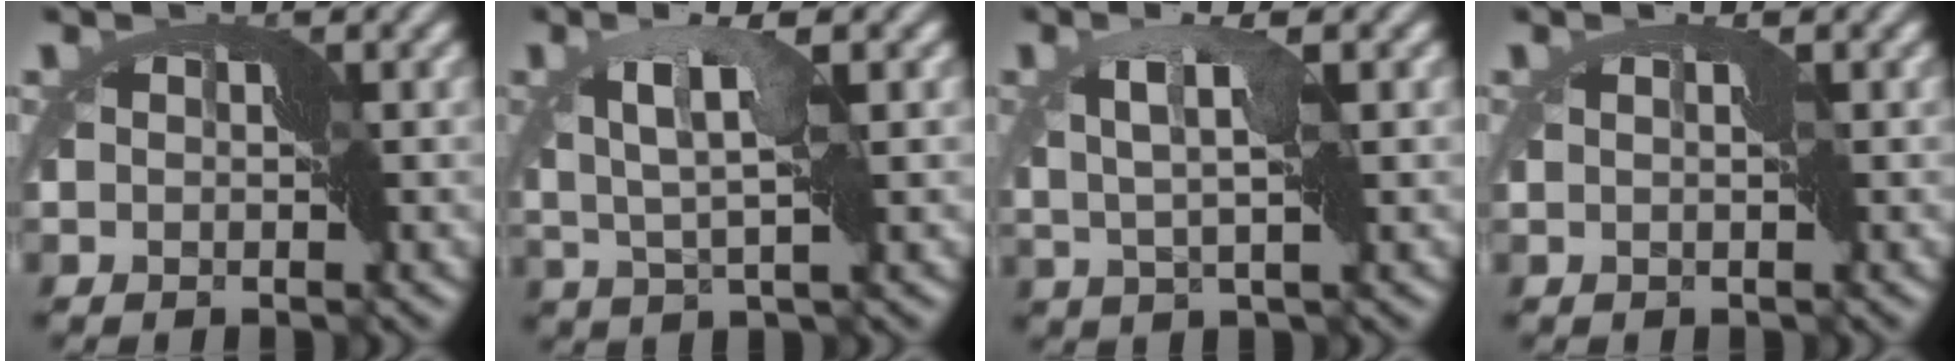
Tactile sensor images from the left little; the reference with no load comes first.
{"total": 3.5, "force": [1.7, -0.1, 3.1], "torque": [-0.080, 0.005, 0.027]}
{"total": 2.7, "force": [1.4, -0.4, 2.3], "torque": [-0.065, 0.005, 0.023]}
{"total": 0.9, "force": [0.3, -0.8, -0.1], "torque": [-0.009, -0.003, 0.005]}